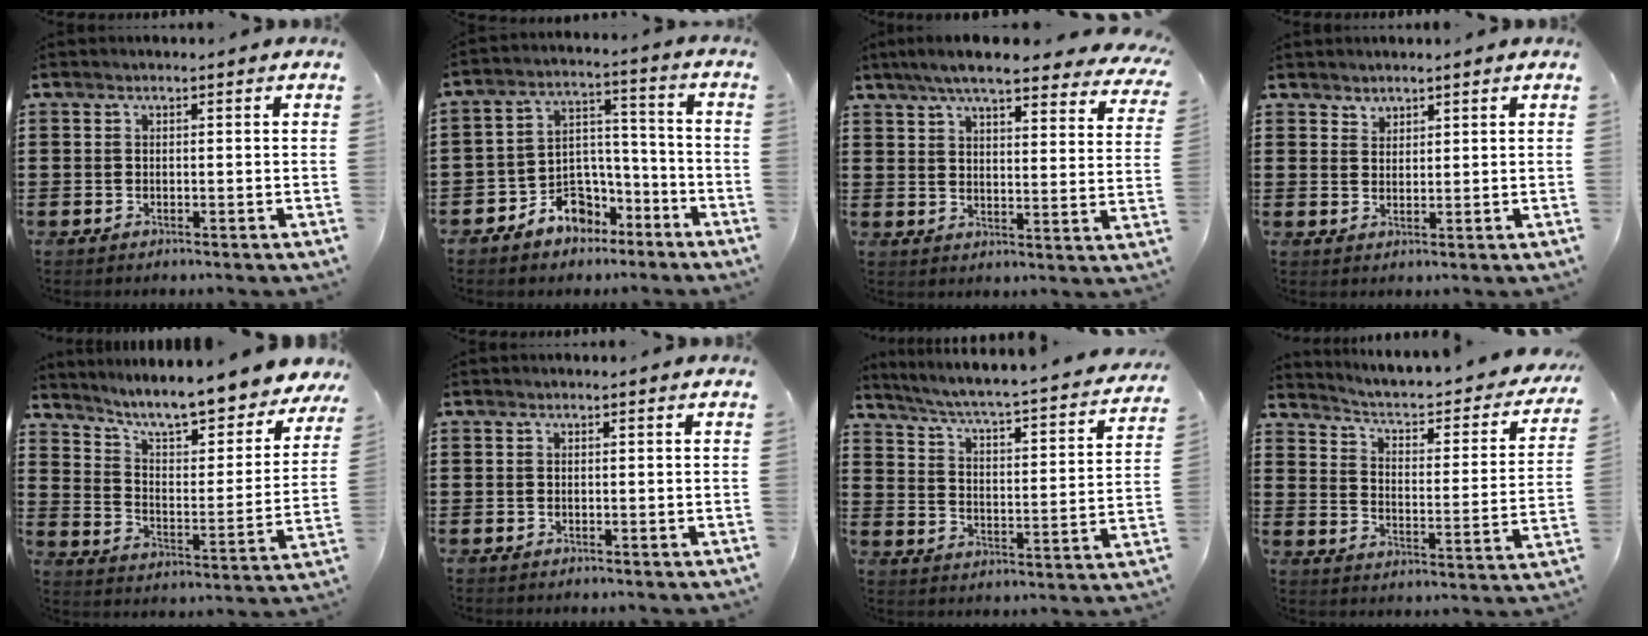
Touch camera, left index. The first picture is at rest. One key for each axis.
{"total": 6.8, "fx": -5.1, "fy": 4.4, "fz": 1.0, "tx": -0.021, "ty": 0.026, "tz": -0.095}
{"total": 7.5, "fx": 6.5, "fy": 0.3, "fz": 3.8, "tx": -0.095, "ty": -0.021, "tz": 0.113}
{"total": 1.8, "fx": 1.7, "fy": 0.7, "fz": -0.1, "tx": -0.001, "ty": 0.002, "tz": 0.034}
{"total": 8.8, "fx": 7.8, "fy": 0.3, "fz": 3.9, "tx": -0.099, "ty": -0.059, "tz": 0.129}
{"total": 0.0}
{"total": 3.6, "fx": 3.2, "fy": -0.2, "fz": 1.7, "tx": -0.053, "ty": -0.038, "tz": 0.040}
{"total": 3.0, "fx": 2.3, "fy": 0.7, "fz": 1.8, "tx": -0.051, "ty": -0.027, "tz": 0.026}